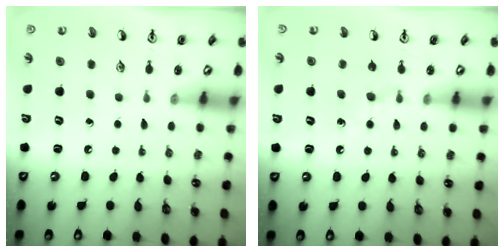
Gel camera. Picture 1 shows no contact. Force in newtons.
{"total": 6.1, "press": 6.0, "slide": 0.7}